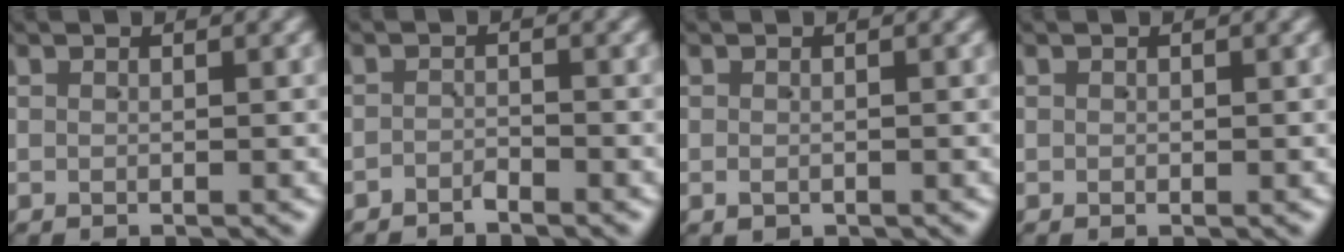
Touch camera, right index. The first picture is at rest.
{"total": 1.6, "force": [-1.6, 0.0, -0.3], "torque": [0.007, -0.002, -0.031]}
{"total": 0.9, "force": [-0.6, 0.5, 0.4], "torque": [-0.011, -0.007, -0.004]}
{"total": 0.0}